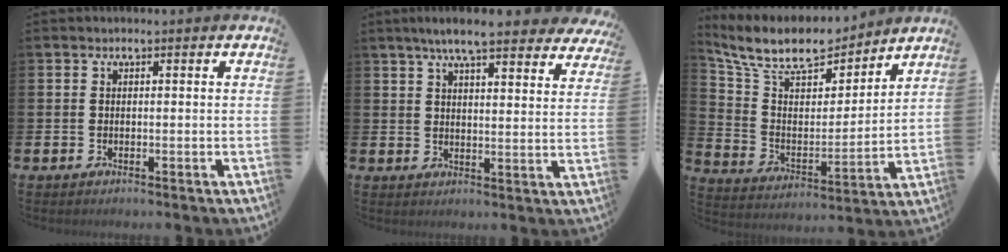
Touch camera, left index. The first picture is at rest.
{"total": 7.2, "force": [6.5, 0.9, 2.9], "torque": [-0.063, -0.027, 0.112]}
{"total": 11.3, "force": [10.1, 3.6, 3.4], "torque": [-0.102, -0.070, 0.176]}